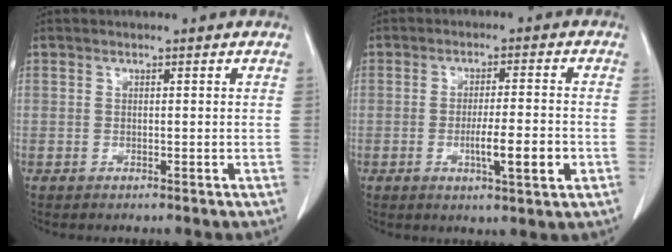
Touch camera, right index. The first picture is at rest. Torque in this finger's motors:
{"motor_torque": [1.15, -0.50, 0.56, 0.11]}